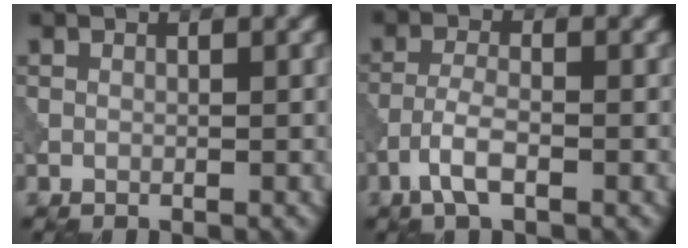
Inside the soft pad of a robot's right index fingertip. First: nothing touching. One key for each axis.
{"total": 3.0, "fx": -1.6, "fy": 0.9, "fz": 2.4, "tx": -0.054, "ty": 0.004, "tz": -0.038}